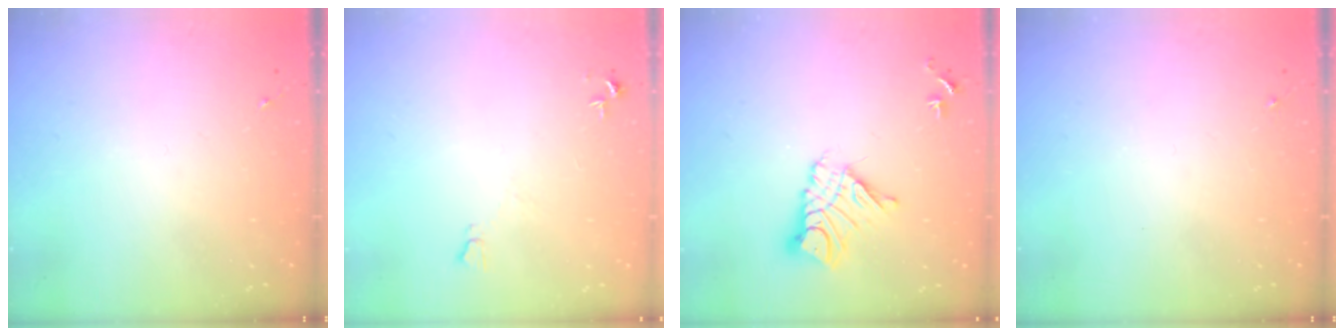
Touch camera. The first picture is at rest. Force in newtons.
{"total": 4.9, "press": 4.9, "slide": 0.6}
{"total": 11.9, "press": 11.9, "slide": 1.1}
{"total": 0.0}